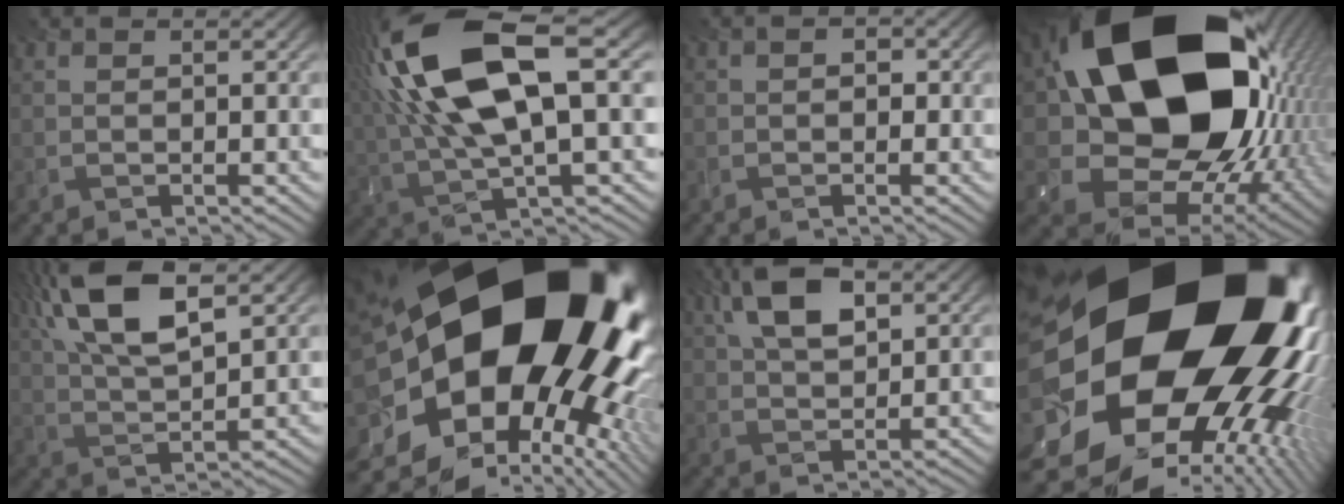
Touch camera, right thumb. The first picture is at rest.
{"total": 17.3, "force": [4.6, 5.9, 15.7], "torque": [-0.349, 0.020, 0.080]}
{"total": 1.0, "force": [-0.7, 0.5, 0.5], "torque": [-0.005, -0.001, -0.011]}
{"total": 22.4, "force": [4.8, 15.8, 15.1], "torque": [-0.308, -0.046, 0.124]}
{"total": 12.7, "force": [6.0, 4.4, 10.3], "torque": [-0.229, 0.018, 0.111]}
{"total": 23.7, "force": [1.0, 16.4, 17.1], "torque": [-0.277, -0.080, 0.012]}
{"total": 7.9, "force": [3.4, 3.5, 6.3], "torque": [-0.132, 0.017, 0.061]}
{"total": 24.1, "force": [2.4, 18.5, 15.2], "torque": [-0.257, -0.076, 0.004]}